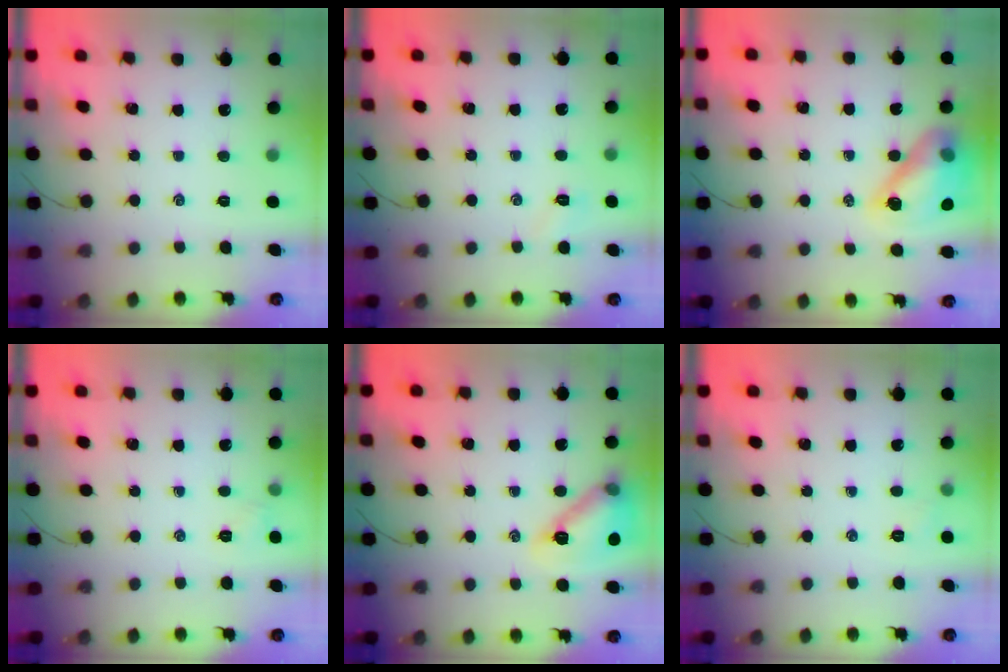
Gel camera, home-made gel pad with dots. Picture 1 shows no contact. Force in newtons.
{"total": 2.9, "press": 2.8, "slide": 0.8}
{"total": 14.4, "press": 13.9, "slide": 4.0}
{"total": 2.9, "press": 2.7, "slide": 1.0}
{"total": 14.5, "press": 14.4, "slide": 1.7}
{"total": 3.9, "press": 3.8, "slide": 1.1}